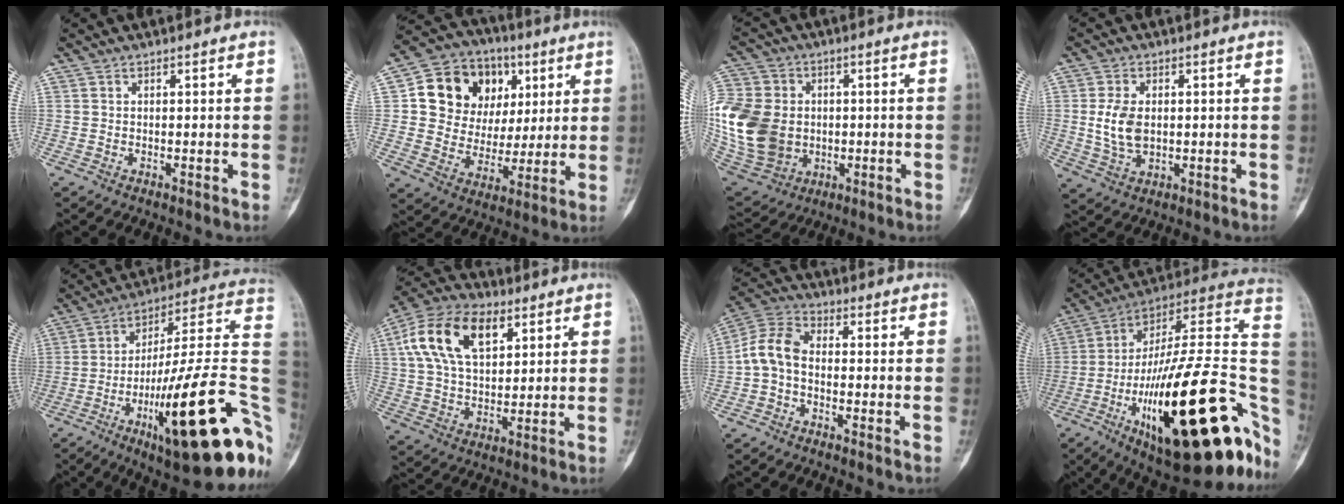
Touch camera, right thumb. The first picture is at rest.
{"total": 17.7, "force": [5.3, 14.5, 8.7], "torque": [-0.101, 0.014, 0.098]}
{"total": 23.0, "force": [-1.1, 18.1, 14.1], "torque": [-0.321, 0.008, -0.002]}
{"total": 6.9, "force": [0.3, 4.5, 5.3], "torque": [-0.101, -0.003, 0.011]}
{"total": 31.3, "force": [-10.6, 7.2, 28.6], "torque": [-0.347, 0.050, -0.158]}
{"total": 16.6, "force": [6.4, 9.6, 11.9], "torque": [-0.207, 0.005, 0.115]}
{"total": 7.7, "force": [-1.2, 5.0, 5.8], "torque": [-0.112, 0.026, -0.040]}
{"total": 39.6, "force": [-12.8, 12.6, 35.2], "torque": [-0.448, 0.059, -0.202]}